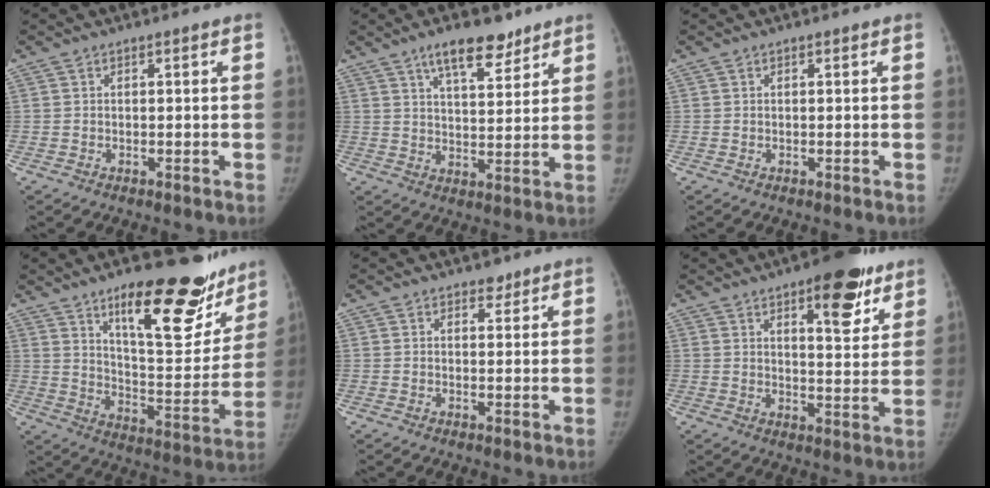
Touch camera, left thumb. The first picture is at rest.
{"total": 9.7, "force": [6.7, 3.7, 5.9], "torque": [-0.072, -0.040, 0.109]}
{"total": 0.0}
{"total": 24.7, "force": [15.9, 8.7, 16.7], "torque": [-0.177, -0.091, 0.235]}
{"total": 1.9, "force": [1.4, 1.1, 0.6], "torque": [0.004, -0.009, 0.018]}
{"total": 13.1, "force": [7.6, 4.9, 9.4], "torque": [-0.086, -0.036, 0.102]}